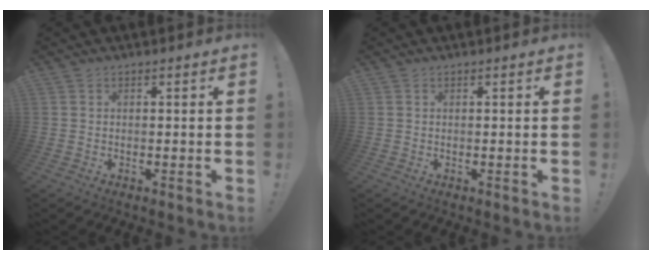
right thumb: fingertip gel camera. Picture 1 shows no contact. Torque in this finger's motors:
{"motor_torque": [-0.05, 0.09, -0.13, 0.13, 0.00]}